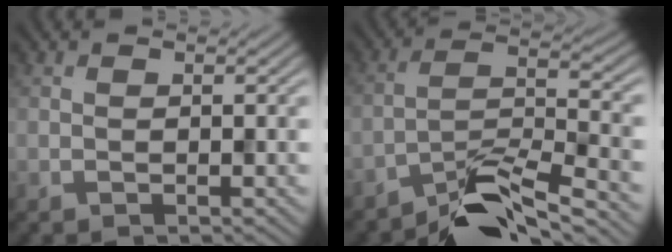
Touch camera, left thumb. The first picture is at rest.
{"total": 7.9, "force": [-6.3, 1.6, 4.5], "torque": [-0.081, 0.004, -0.122]}